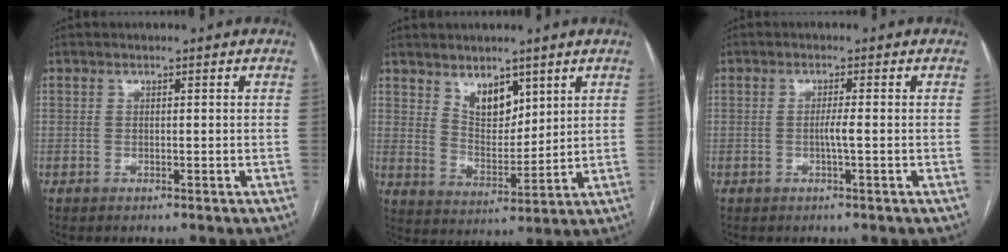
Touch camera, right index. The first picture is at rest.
{"total": 6.8, "force": [4.2, 3.5, 4.0], "torque": [-0.071, -0.007, 0.086]}
{"total": 1.8, "force": [-0.4, -0.2, 1.7], "torque": [-0.033, 0.000, -0.008]}